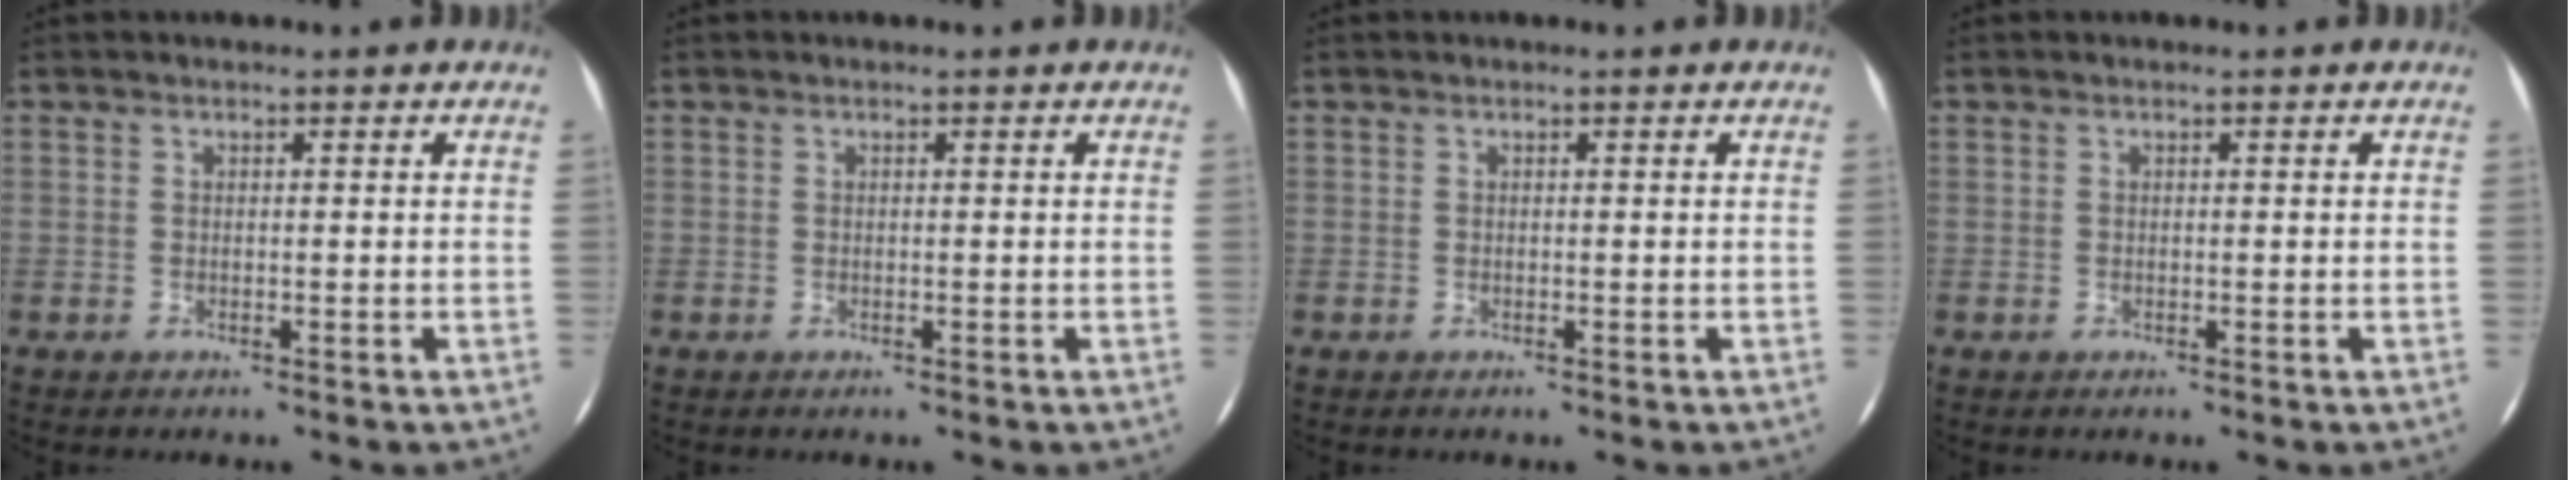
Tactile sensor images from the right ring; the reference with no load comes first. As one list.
[{"total": 0.0}, {"total": 0.0}, {"total": 0.0}]